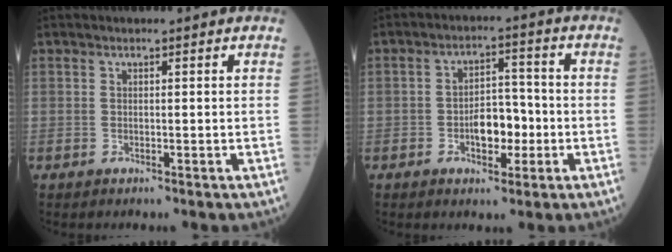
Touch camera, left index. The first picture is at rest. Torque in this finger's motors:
{"motor_torque": [0.50, 0.38, 0.10, 0.04]}